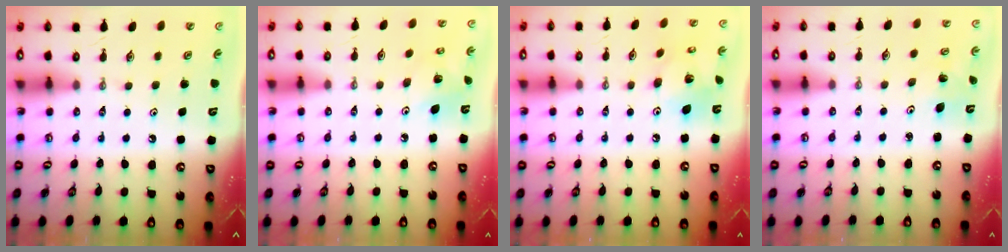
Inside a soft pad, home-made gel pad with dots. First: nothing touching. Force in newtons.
{"total": 5.3, "press": 5.3, "slide": 0.3}
{"total": 10.2, "press": 10.1, "slide": 0.5}
{"total": 2.0, "press": 2.0, "slide": 0.1}